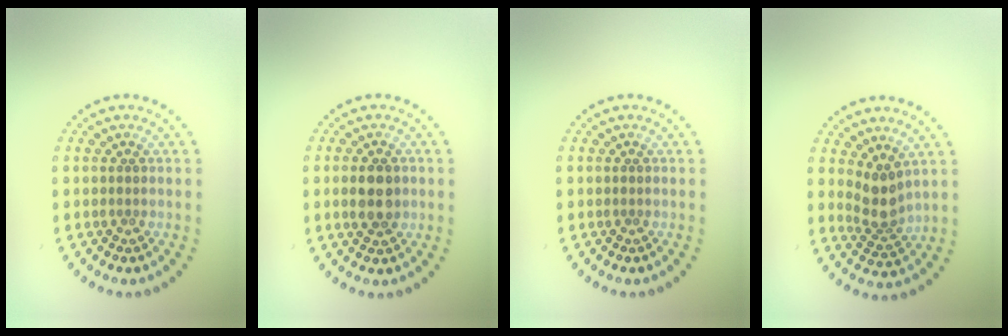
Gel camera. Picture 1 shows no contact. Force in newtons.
{"total": 3.0, "press": 3.0, "slide": 0.2}
{"total": 0.0}
{"total": 2.8, "press": 2.2, "slide": 1.7}